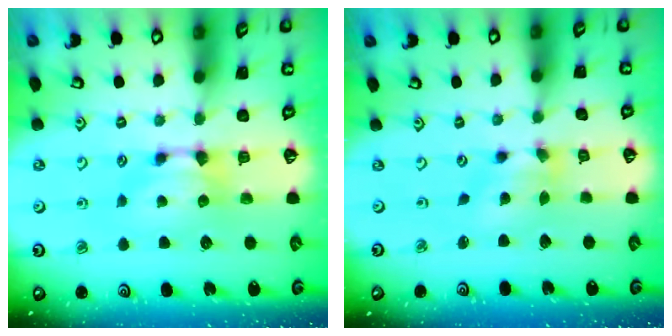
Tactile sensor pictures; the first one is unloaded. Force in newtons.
{"total": 2.0, "press": 1.5, "slide": 1.3}